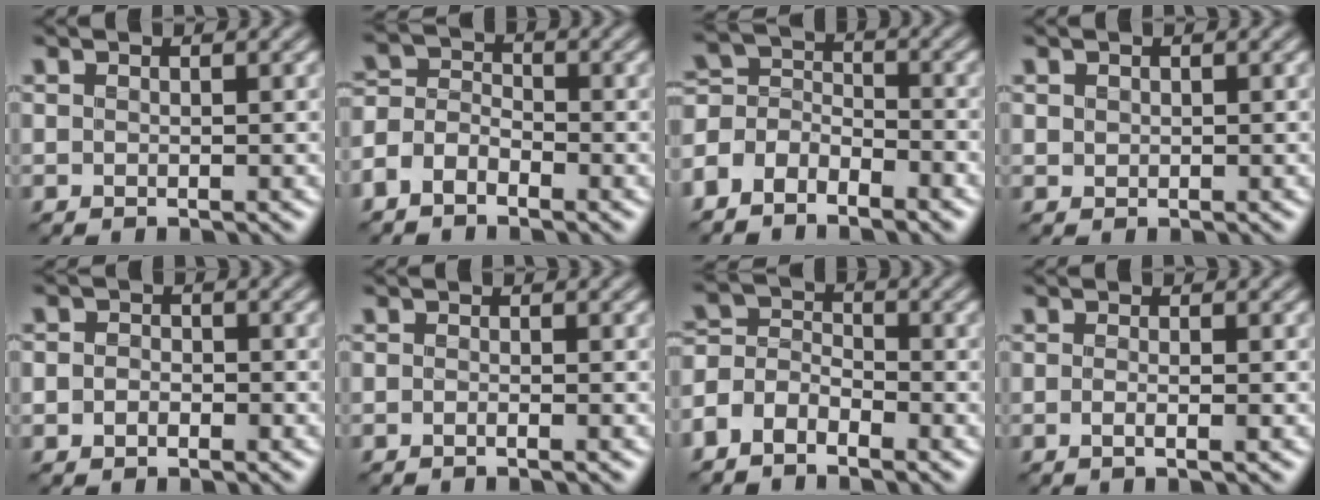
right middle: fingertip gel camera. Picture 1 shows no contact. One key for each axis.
{"total": 3.4, "fx": -2.2, "fy": 2.0, "fz": 1.7, "tx": -0.039, "ty": 0.006, "tz": -0.053}
{"total": 4.7, "fx": -3.3, "fy": 2.6, "fz": 2.1, "tx": -0.036, "ty": 0.008, "tz": -0.073}
{"total": 0.5, "fx": 0.2, "fy": 0.4, "fz": 0.1, "tx": 0.000, "ty": -0.002, "tz": 0.007}
{"total": 2.3, "fx": -0.5, "fy": 1.8, "fz": 1.3, "tx": -0.005, "ty": 0.007, "tz": -0.022}
{"total": 0.8, "fx": -0.5, "fy": 0.1, "fz": 0.6, "tx": -0.010, "ty": -0.004, "tz": -0.010}
{"total": 4.2, "fx": -2.8, "fy": 2.4, "fz": 2.0, "tx": -0.045, "ty": 0.006, "tz": -0.066}
{"total": 1.8, "fx": -0.4, "fy": 0.7, "fz": 1.6, "tx": -0.009, "ty": -0.009, "tz": -0.014}